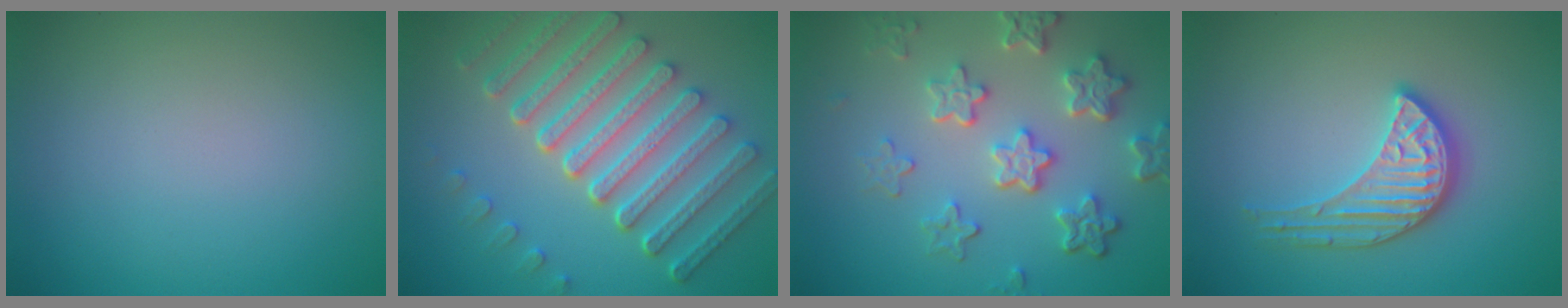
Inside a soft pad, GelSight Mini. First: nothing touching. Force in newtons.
{"total": 8.3, "press": 6.3, "slide": 5.4}
{"total": 5.9, "press": 4.4, "slide": 4.0}
{"total": 3.7, "press": 3.4, "slide": 1.5}